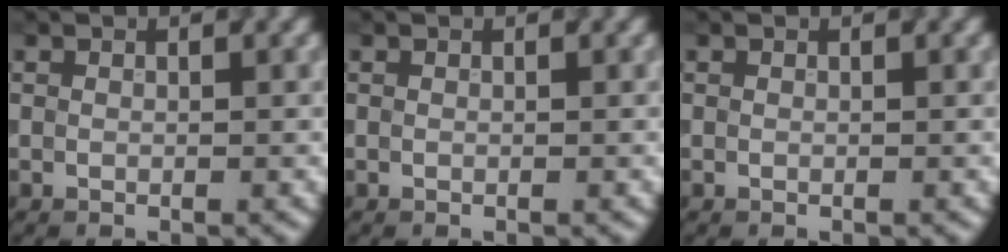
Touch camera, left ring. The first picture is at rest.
{"total": 0.0}
{"total": 0.0}